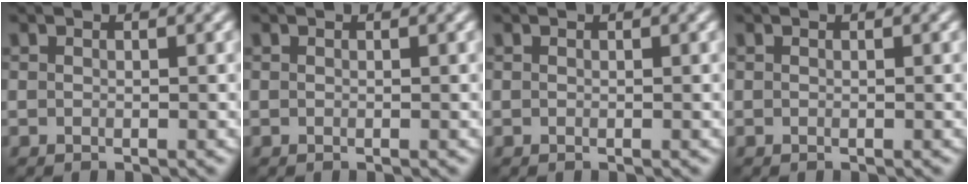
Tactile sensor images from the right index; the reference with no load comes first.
{"total": 0.0}
{"total": 0.0}
{"total": 0.0}